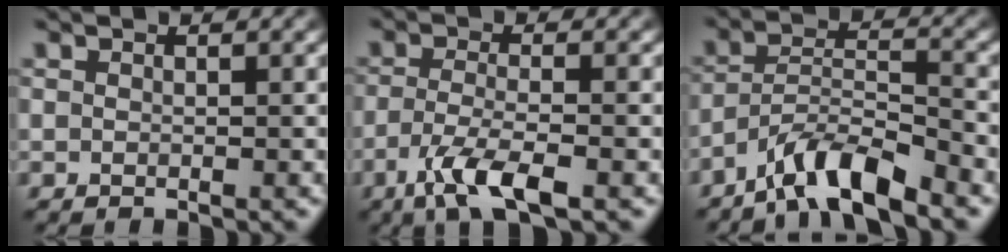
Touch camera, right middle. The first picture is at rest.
{"total": 4.6, "force": [-2.5, 1.0, 3.7], "torque": [-0.074, -0.002, -0.052]}
{"total": 6.0, "force": [-4.8, 1.0, 3.5], "torque": [-0.060, 0.003, -0.093]}